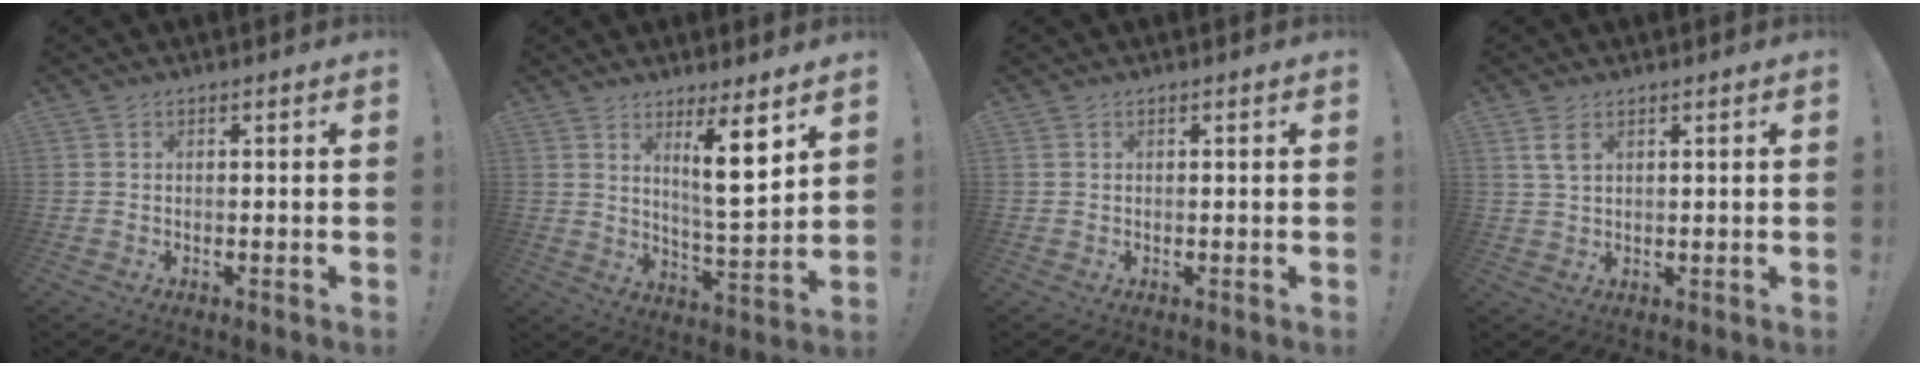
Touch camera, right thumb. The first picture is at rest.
{"total": 11.6, "force": [5.9, 1.7, 9.8], "torque": [-0.151, -0.033, 0.093]}
{"total": 0.0}
{"total": 4.5, "force": [2.4, 2.6, 2.8], "torque": [-0.045, -0.007, 0.046]}